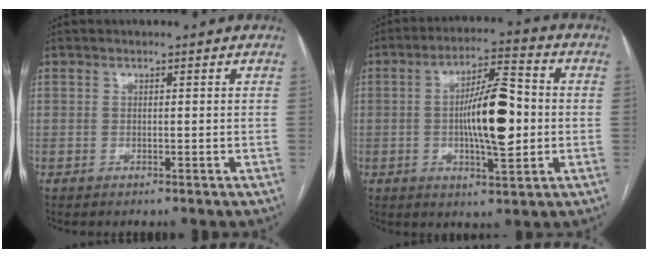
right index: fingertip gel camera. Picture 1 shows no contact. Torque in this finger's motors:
{"motor_torque": [1.39, -0.04, 0.73, 0.16]}